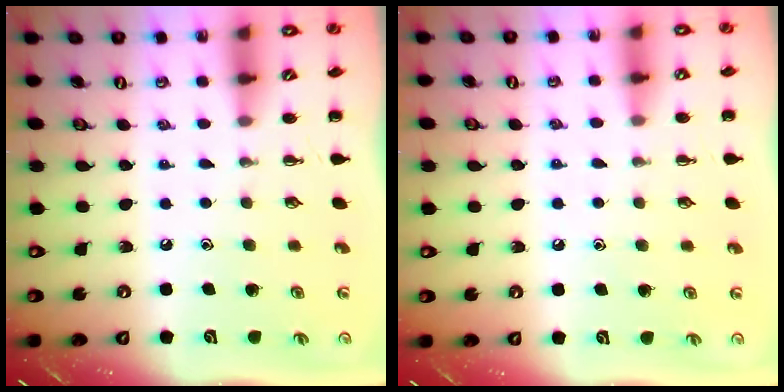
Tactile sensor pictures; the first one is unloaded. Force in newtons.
{"total": 6.2, "press": 5.8, "slide": 2.3}